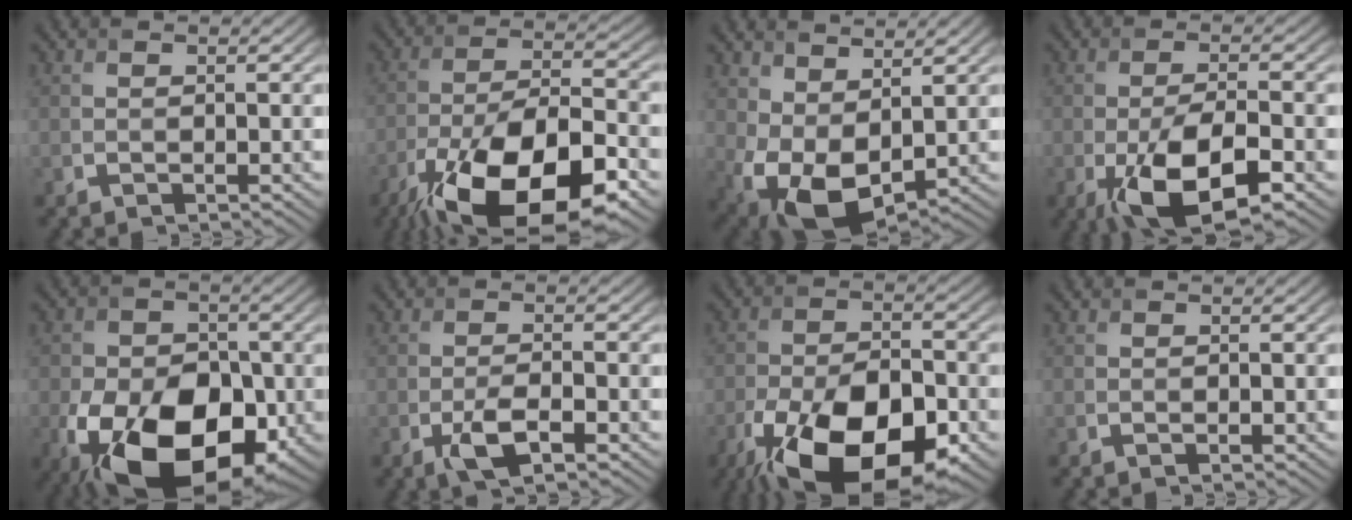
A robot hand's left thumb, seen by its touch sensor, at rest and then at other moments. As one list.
[{"total": 18.8, "force": [-10.4, 7.5, 13.8], "torque": [-0.250, -0.014, -0.182]}, {"total": 9.9, "force": [0.9, 6.2, 7.7], "torque": [-0.177, -0.024, 0.026]}, {"total": 10.4, "force": [-4.2, 4.3, 8.5], "torque": [-0.170, -0.019, -0.069]}, {"total": 17.5, "force": [-6.6, 11.1, 11.9], "torque": [-0.201, -0.044, -0.097]}, {"total": 4.1, "force": [-1.8, 1.5, 3.4], "torque": [-0.073, -0.005, -0.034]}, {"total": 17.7, "force": [-9.2, 8.6, 12.5], "torque": [-0.234, -0.036, -0.150]}, {"total": 0.0}]